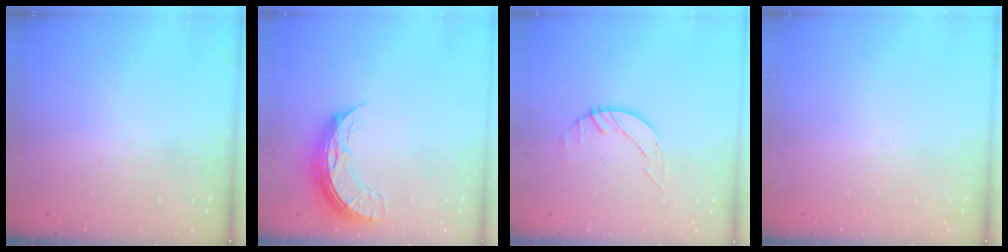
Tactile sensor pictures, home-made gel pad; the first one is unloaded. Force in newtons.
{"total": 8.6, "press": 8.6, "slide": 0.7}
{"total": 2.6, "press": 2.6, "slide": 0.3}
{"total": 0.0}